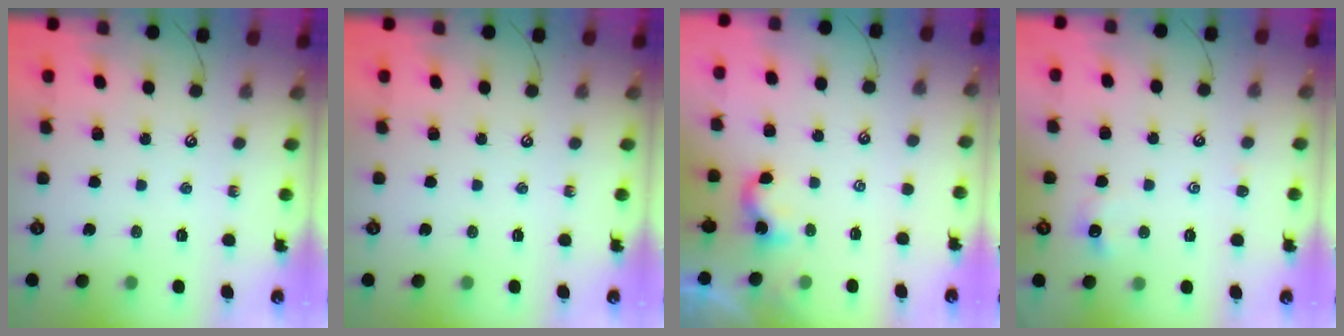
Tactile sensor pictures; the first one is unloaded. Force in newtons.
{"total": 0.0}
{"total": 2.1, "press": 2.1, "slide": 0.4}
{"total": 0.9, "press": 0.8, "slide": 0.4}